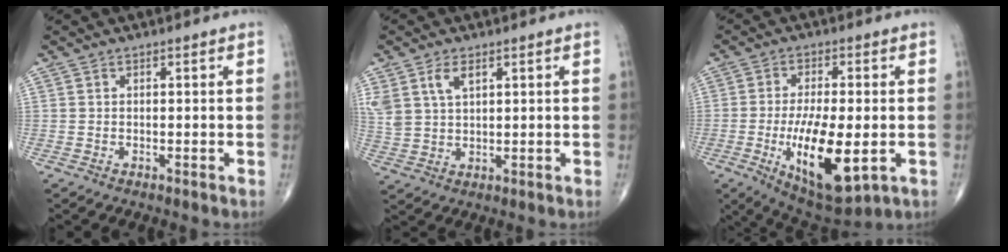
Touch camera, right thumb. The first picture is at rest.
{"total": 6.7, "force": [3.3, 3.8, 4.5], "torque": [-0.095, -0.007, 0.074]}
{"total": 16.1, "force": [-3.7, 6.1, 14.4], "torque": [-0.244, -0.013, -0.047]}